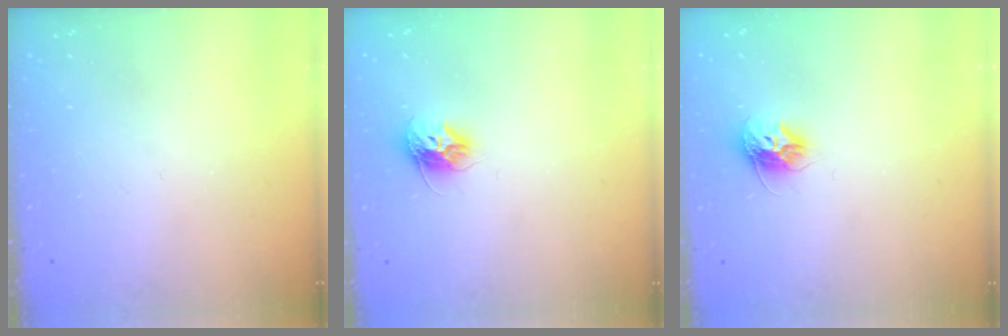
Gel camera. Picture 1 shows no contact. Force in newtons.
{"total": 9.4, "press": 9.4, "slide": 0.2}
{"total": 9.4, "press": 9.4, "slide": 0.2}